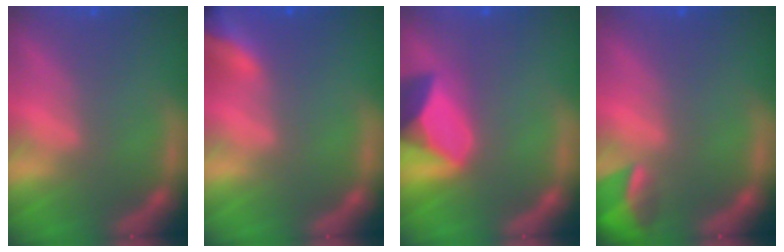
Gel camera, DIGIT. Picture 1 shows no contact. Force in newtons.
{"total": 7.4}
{"total": 8.4}
{"total": 3.4}